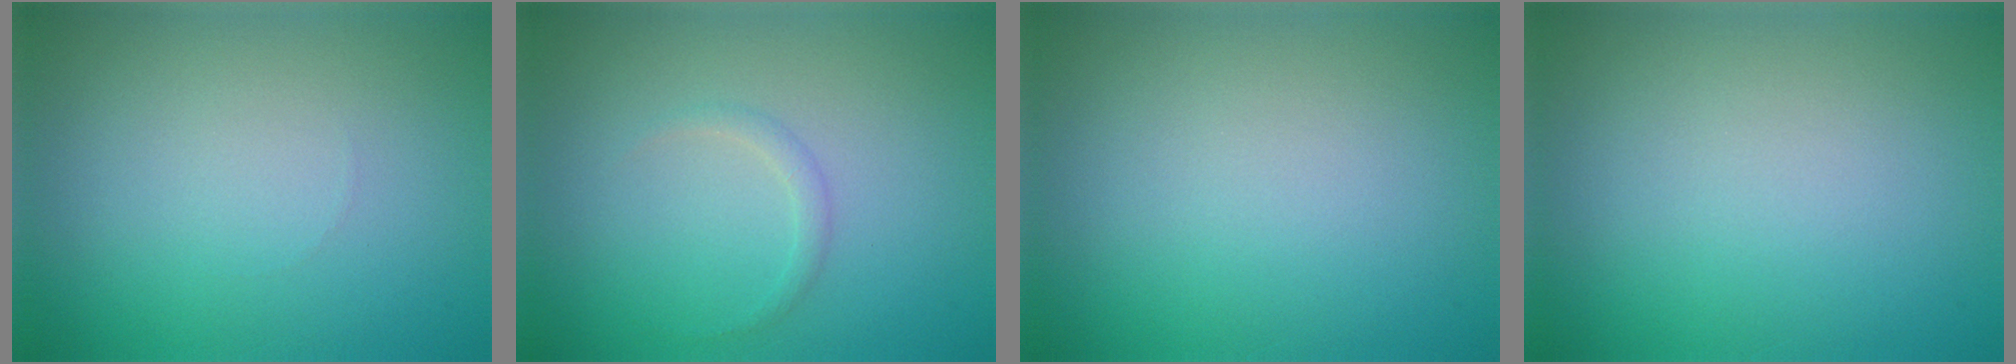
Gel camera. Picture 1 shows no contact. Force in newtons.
{"total": 0.8, "press": 0.8, "slide": 0.1}
{"total": 0.0}
{"total": 0.0}